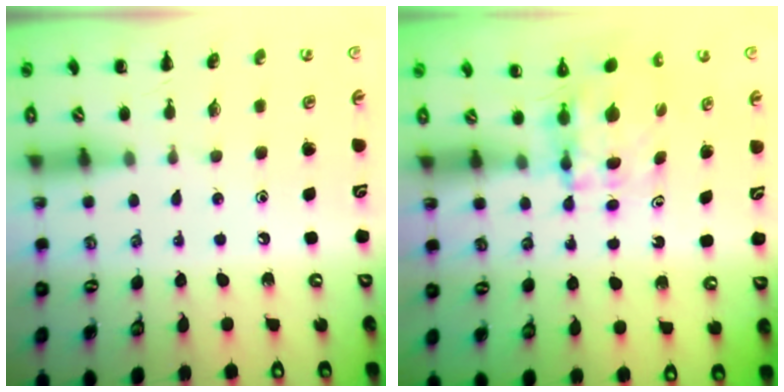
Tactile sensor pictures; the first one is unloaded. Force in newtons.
{"total": 3.9, "press": 3.9, "slide": 0.3}